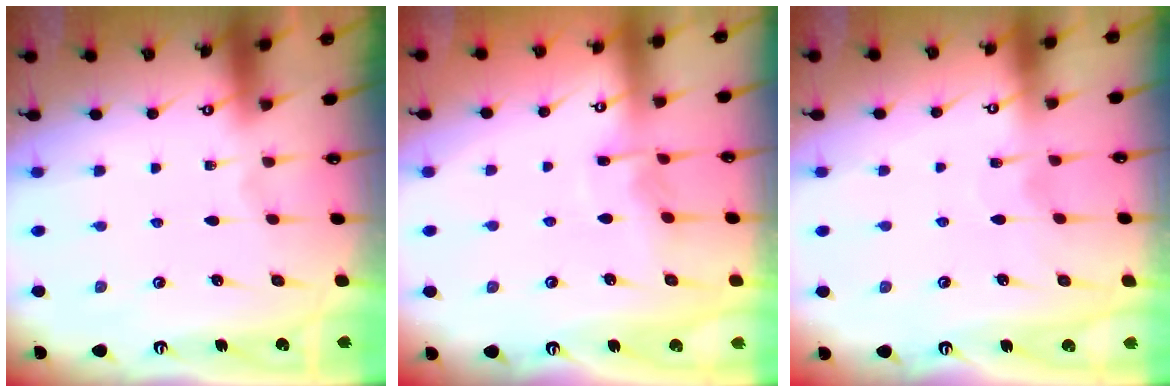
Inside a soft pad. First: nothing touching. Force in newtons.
{"total": 5.5, "press": 5.5, "slide": 0.7}
{"total": 5.8, "press": 5.8, "slide": 0.6}